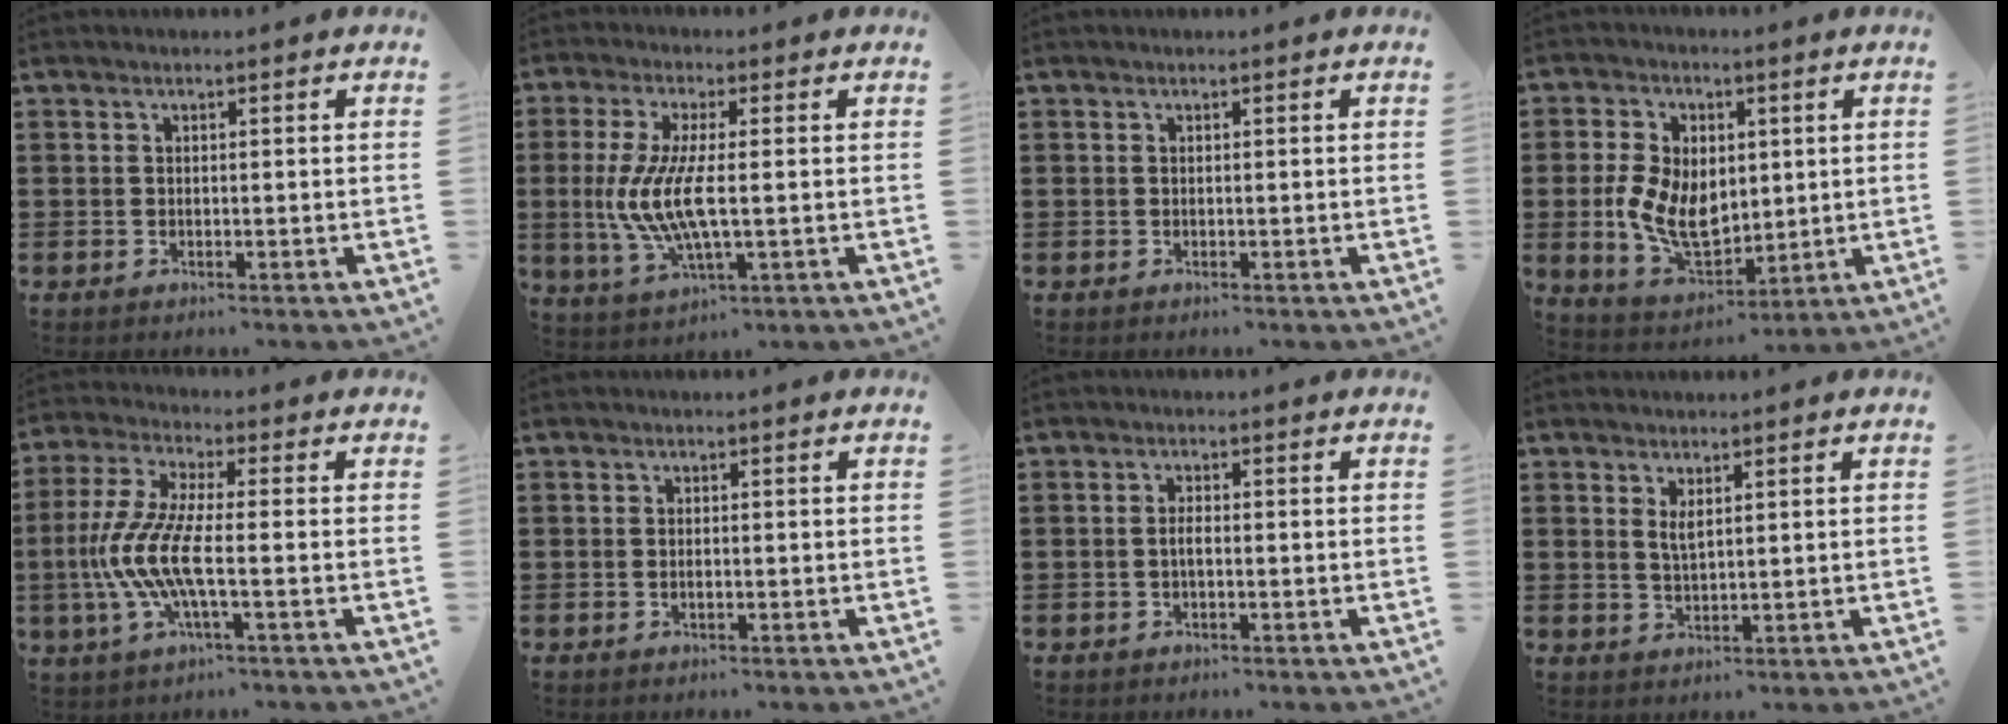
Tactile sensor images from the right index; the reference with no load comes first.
{"total": 8.8, "force": [-0.6, 2.2, 8.4], "torque": [-0.191, -0.019, -0.020]}
{"total": 0.0}
{"total": 9.8, "force": [0.0, 6.7, 7.1], "torque": [-0.162, 0.006, -0.002]}
{"total": 9.4, "force": [-2.3, 2.2, 8.8], "torque": [-0.215, -0.020, -0.055]}
{"total": 0.8, "force": [-0.2, 0.2, 0.8], "torque": [-0.015, -0.004, -0.003]}
{"total": 1.5, "force": [-0.3, 0.5, 1.4], "torque": [-0.033, -0.002, -0.008]}
{"total": 2.1, "force": [1.2, 0.7, 1.6], "torque": [-0.033, 0.002, 0.021]}